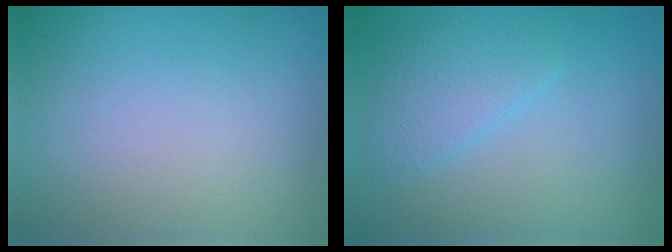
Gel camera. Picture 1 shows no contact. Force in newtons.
{"total": 2.4, "press": 2.4, "slide": 0.1}